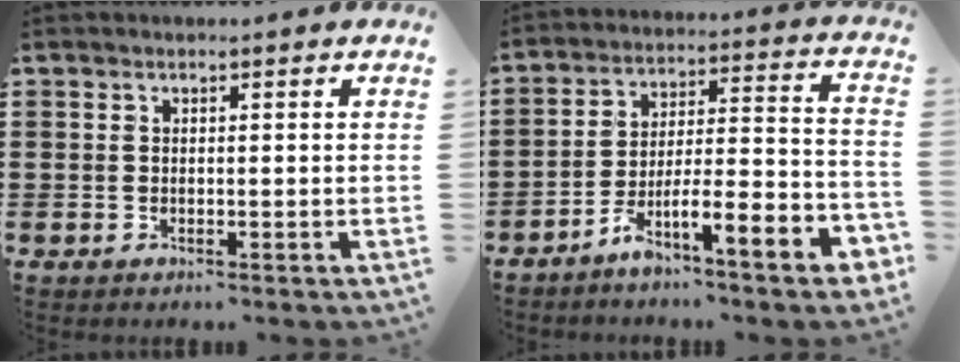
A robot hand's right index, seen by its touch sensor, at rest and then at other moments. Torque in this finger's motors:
{"motor_torque": [0.38, -0.27, 0.31, 0.08]}